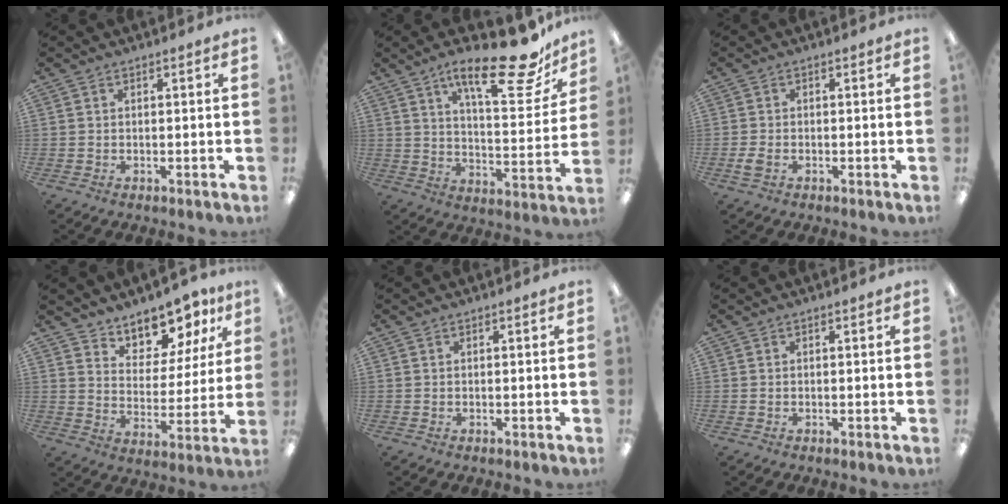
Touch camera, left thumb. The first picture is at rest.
{"total": 20.4, "force": [13.8, 6.2, 13.7], "torque": [-0.198, -0.083, 0.217]}
{"total": 2.2, "force": [-0.8, 1.4, 1.6], "torque": [-0.040, -0.001, -0.017]}
{"total": 10.6, "force": [9.4, 4.4, 2.0], "torque": [-0.039, -0.083, 0.174]}
{"total": 0.0}
{"total": 0.0}